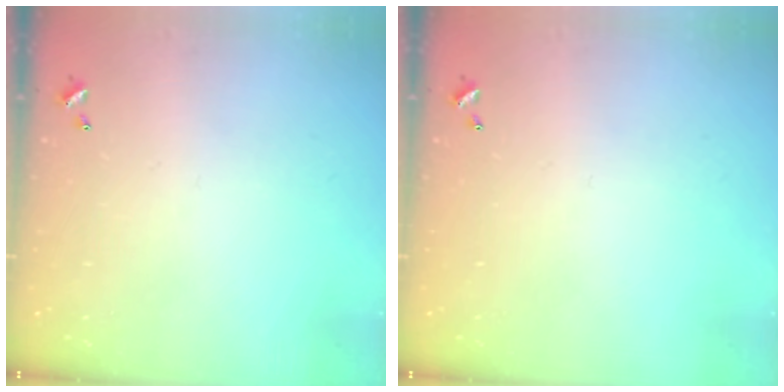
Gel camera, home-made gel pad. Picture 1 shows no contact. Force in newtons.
{"total": 0.0}